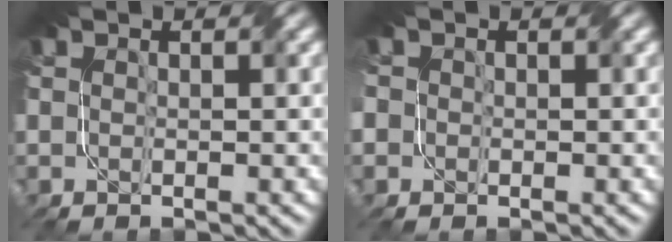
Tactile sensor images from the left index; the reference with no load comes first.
{"total": 2.7, "force": [0.0, 2.5, 1.0], "torque": [-0.033, 0.010, -0.021]}